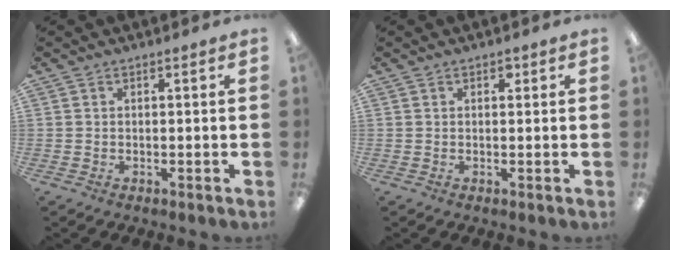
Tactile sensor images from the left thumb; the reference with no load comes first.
{"total": 1.3, "force": [0.7, 0.8, 0.8], "torque": [-0.009, 0.001, 0.010]}